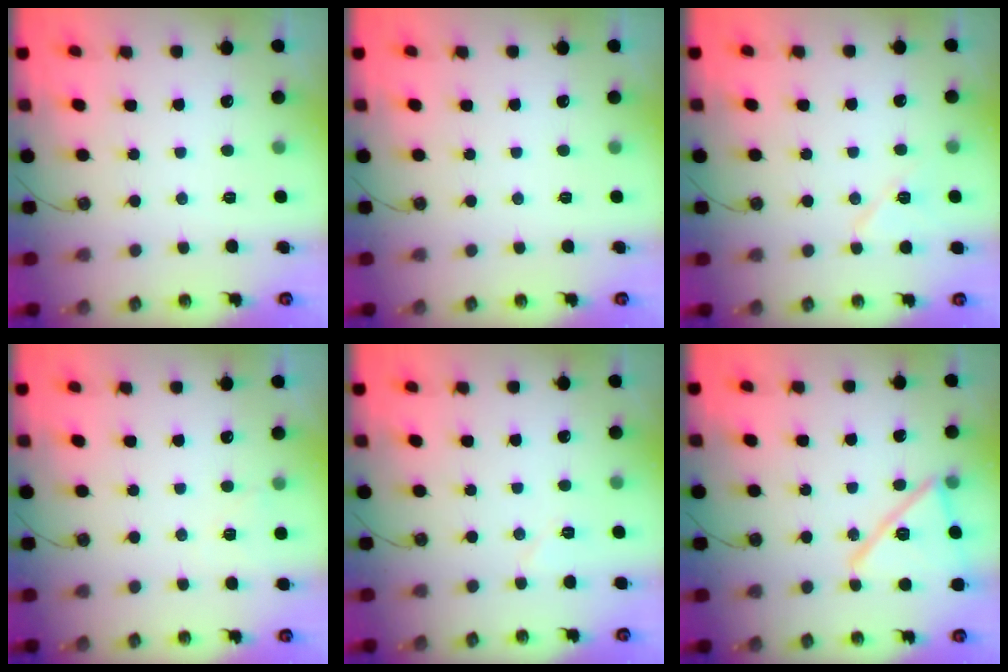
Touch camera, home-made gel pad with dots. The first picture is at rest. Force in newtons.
{"total": 0.0}
{"total": 7.4, "press": 7.3, "slide": 1.2}
{"total": 4.8, "press": 4.7, "slide": 0.6}
{"total": 4.1, "press": 3.7, "slide": 1.8}
{"total": 16.5, "press": 16.5, "slide": 0.6}